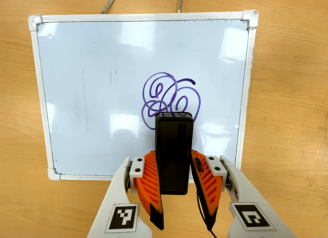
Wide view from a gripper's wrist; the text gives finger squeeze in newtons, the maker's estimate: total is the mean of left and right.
{"total": 4.4, "left": 2.7, "right": 6.2}